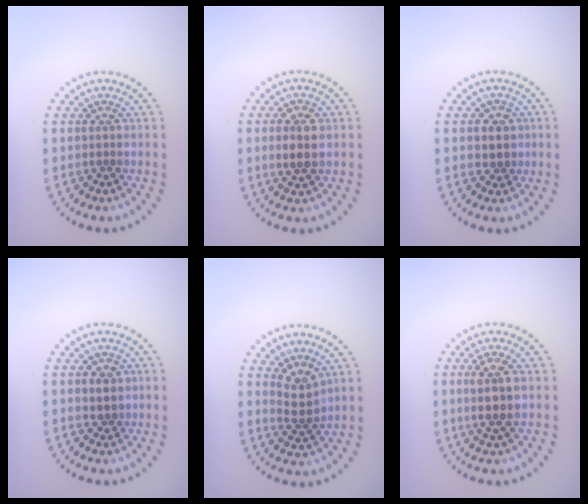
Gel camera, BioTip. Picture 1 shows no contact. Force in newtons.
{"total": 2.7, "press": 2.7, "slide": 0.4}
{"total": 2.3, "press": 2.2, "slide": 0.8}
{"total": 1.5, "press": 1.4, "slide": 0.6}
{"total": 2.3, "press": 1.8, "slide": 1.5}
{"total": 2.8, "press": 2.6, "slide": 1.1}